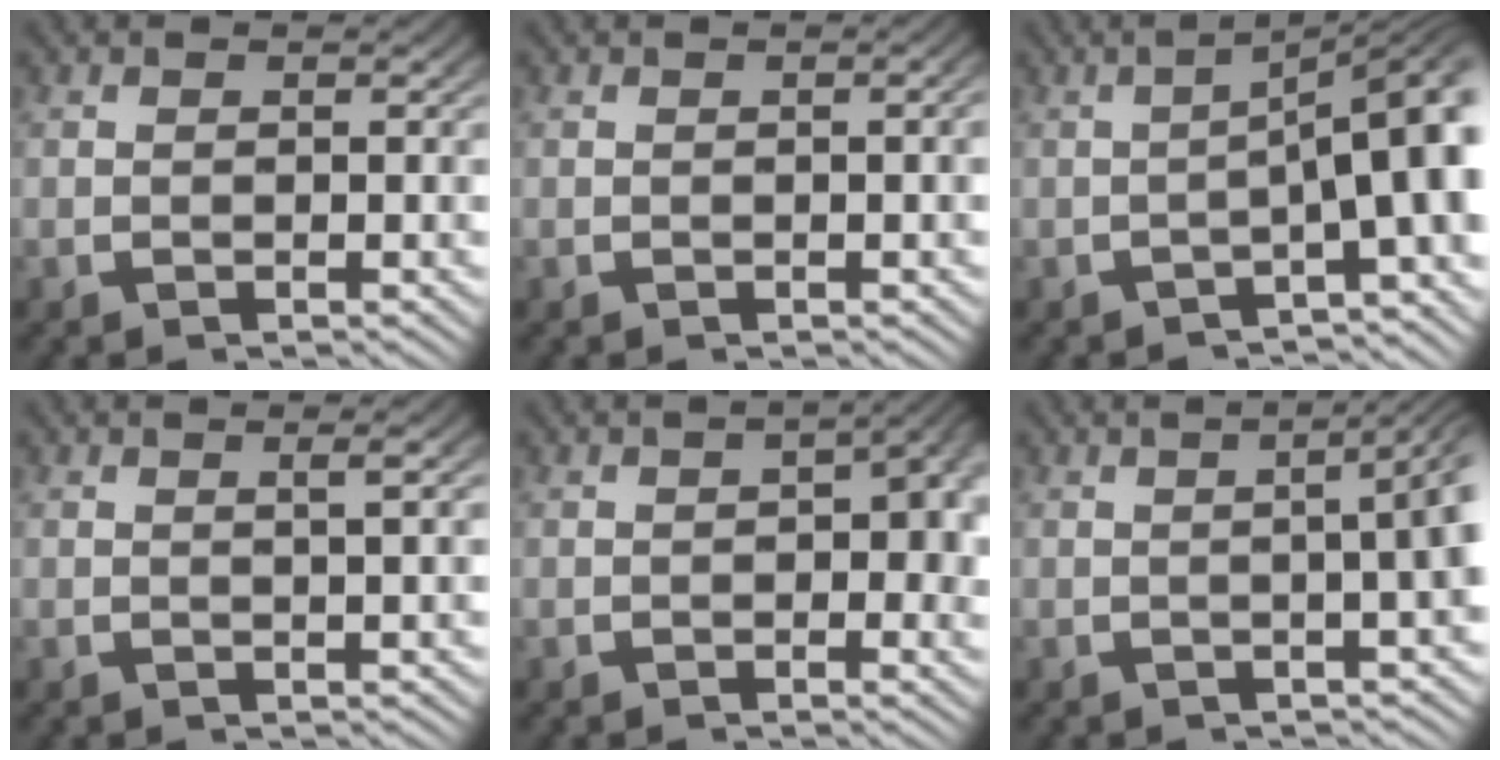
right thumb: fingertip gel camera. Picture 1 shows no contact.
{"total": 0.8, "force": [-0.2, 0.1, 0.8], "torque": [-0.010, 0.002, -0.001]}
{"total": 8.0, "force": [-1.4, 3.0, 7.3], "torque": [-0.101, -0.006, -0.014]}
{"total": 1.3, "force": [0.5, -0.1, 1.2], "torque": [-0.017, 0.003, 0.009]}
{"total": 4.6, "force": [-0.1, 2.4, 3.9], "torque": [-0.051, -0.008, 0.001]}
{"total": 5.2, "force": [1.0, 1.8, 4.8], "torque": [-0.050, 0.019, 0.005]}